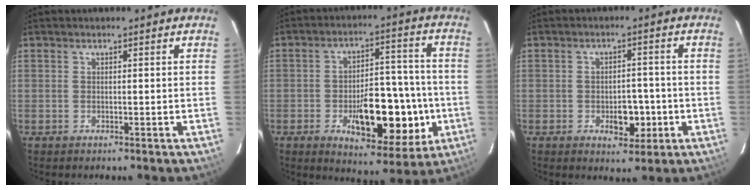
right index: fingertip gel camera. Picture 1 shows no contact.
{"total": 15.2, "force": [-4.2, 6.1, 13.3], "torque": [-0.189, 0.014, -0.052]}
{"total": 5.3, "force": [-1.7, 2.9, 4.1], "torque": [-0.052, 0.006, -0.017]}